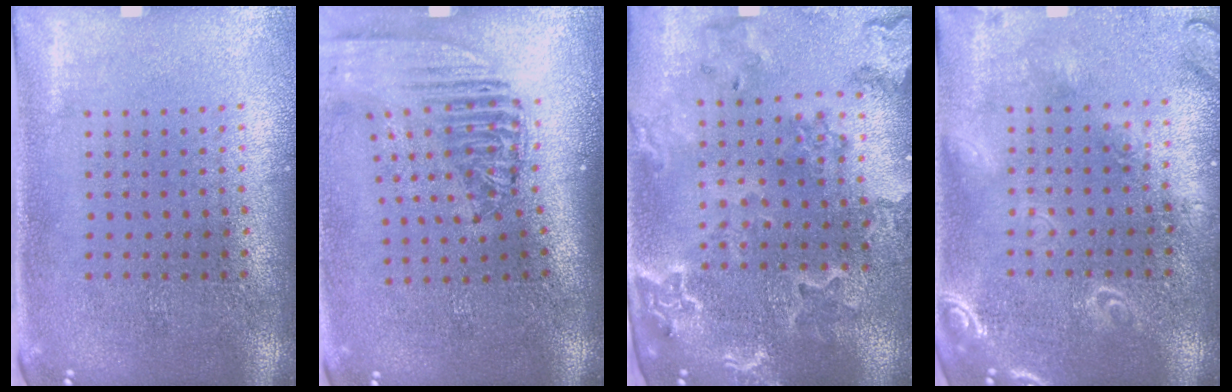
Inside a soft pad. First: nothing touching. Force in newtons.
{"total": 2.4, "press": 1.8, "slide": 1.5}
{"total": 2.0, "press": 2.0, "slide": 0.2}
{"total": 1.9, "press": 1.9, "slide": 0.2}